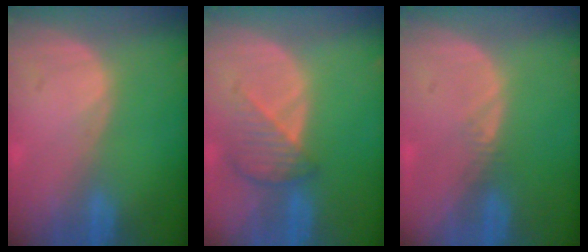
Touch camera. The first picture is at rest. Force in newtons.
{"total": 4.6, "press": 4.2, "slide": 1.8}
{"total": 0.9, "press": 0.8, "slide": 0.4}